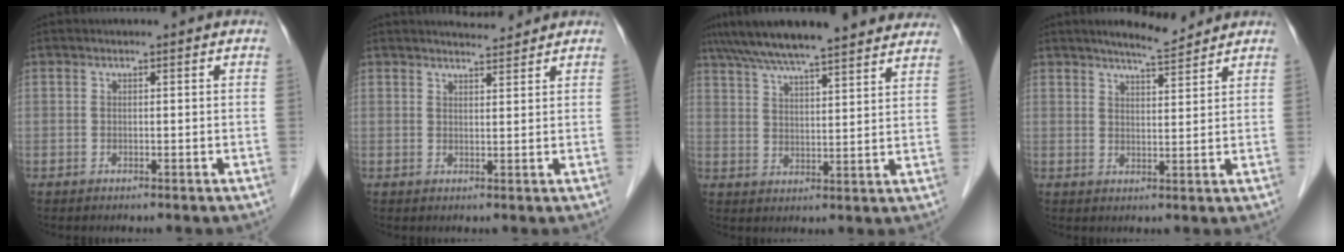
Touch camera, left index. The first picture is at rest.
{"total": 3.6, "force": [3.5, 0.3, 0.8], "torque": [-0.017, 0.006, 0.054]}
{"total": 20.7, "force": [17.7, 2.5, 10.3], "torque": [-0.169, 0.046, 0.248]}
{"total": 5.5, "force": [5.0, 0.5, 2.2], "torque": [-0.039, 0.003, 0.081]}